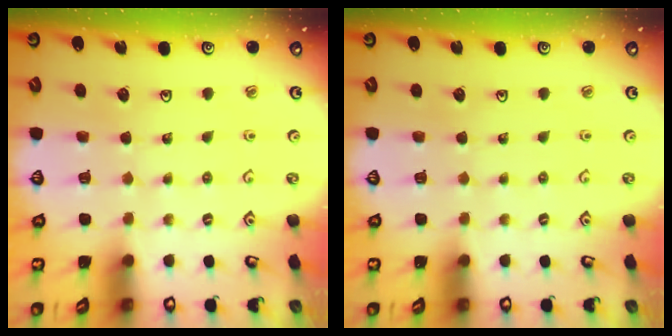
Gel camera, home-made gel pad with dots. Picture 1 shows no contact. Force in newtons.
{"total": 0.0}